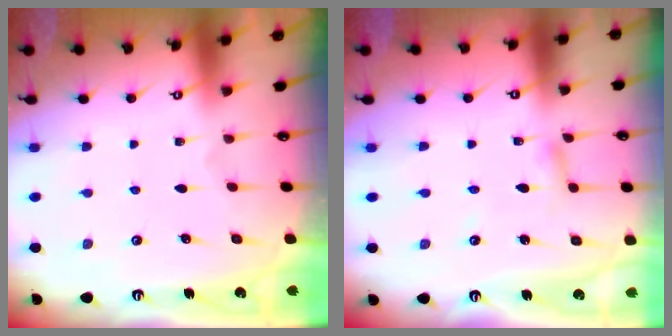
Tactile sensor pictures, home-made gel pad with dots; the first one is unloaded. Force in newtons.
{"total": 2.5, "press": 2.5, "slide": 0.1}